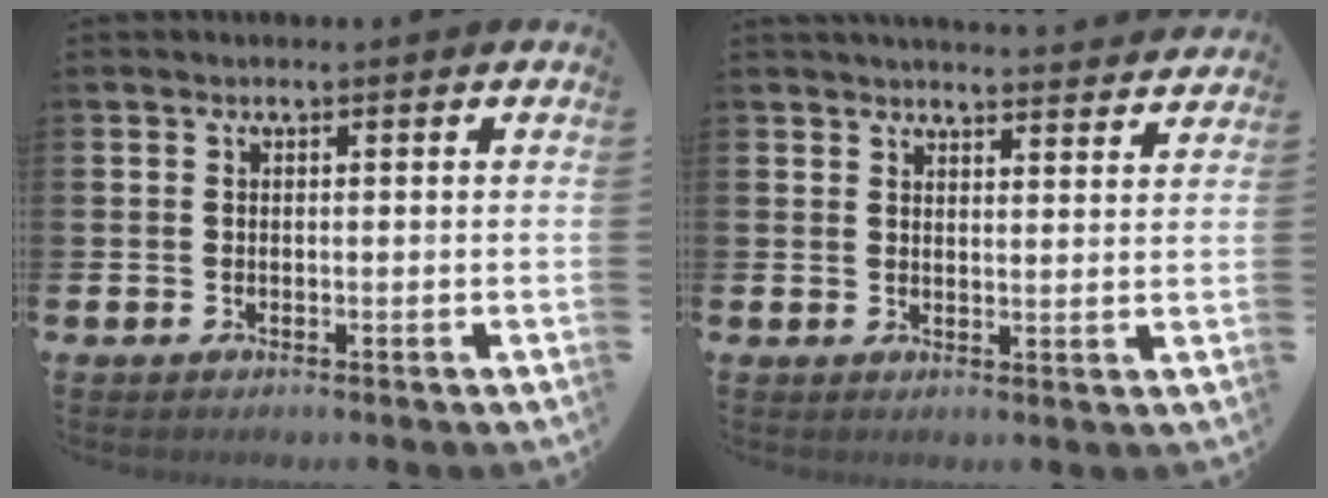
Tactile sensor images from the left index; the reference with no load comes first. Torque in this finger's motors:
{"motor_torque": [0.81, -1.04, 0.14, 0.01]}